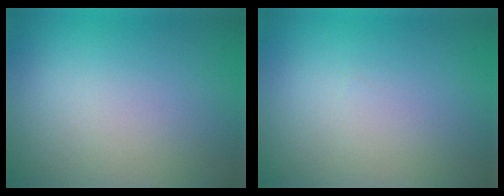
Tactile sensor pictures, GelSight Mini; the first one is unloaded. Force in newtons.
{"total": 0.0}